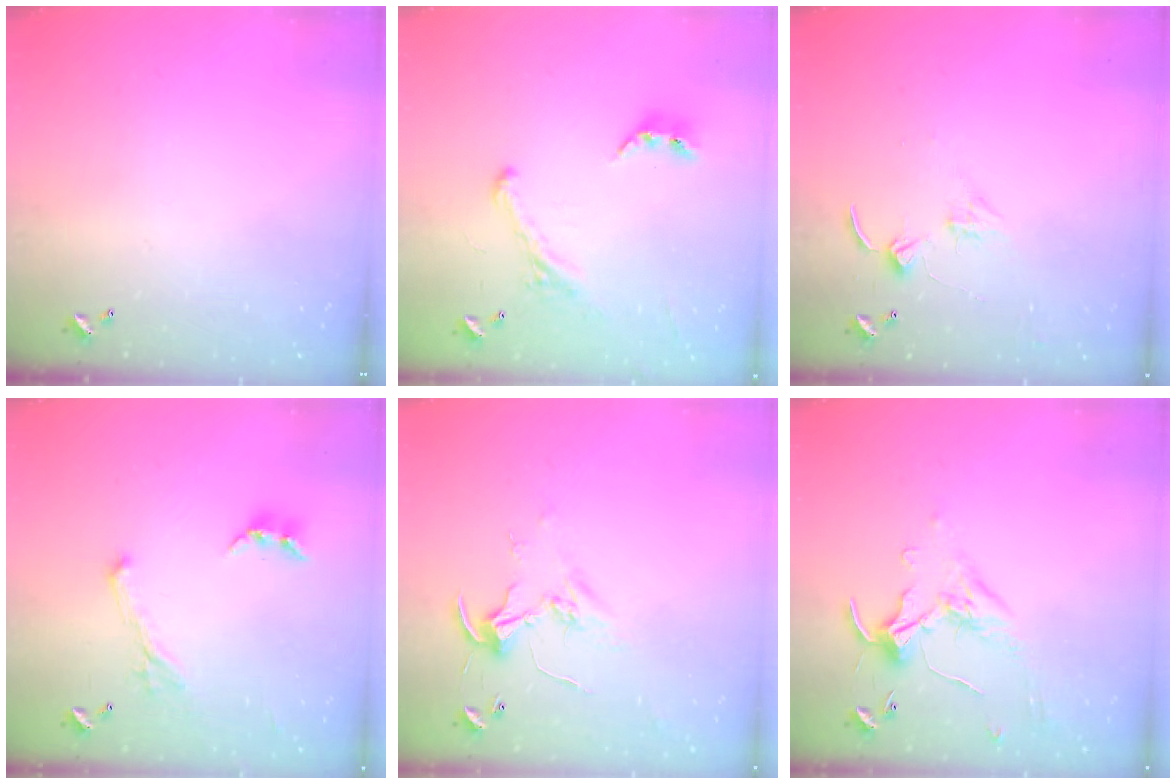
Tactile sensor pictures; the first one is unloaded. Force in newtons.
{"total": 2.9, "press": 2.7, "slide": 1.2}
{"total": 2.4, "press": 2.3, "slide": 0.4}
{"total": 1.1, "press": 0.6, "slide": 0.9}
{"total": 2.5, "press": 2.5, "slide": 0.2}
{"total": 0.0}